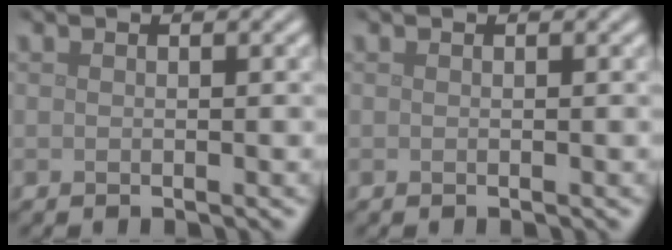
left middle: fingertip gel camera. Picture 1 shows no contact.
{"total": 0.0}